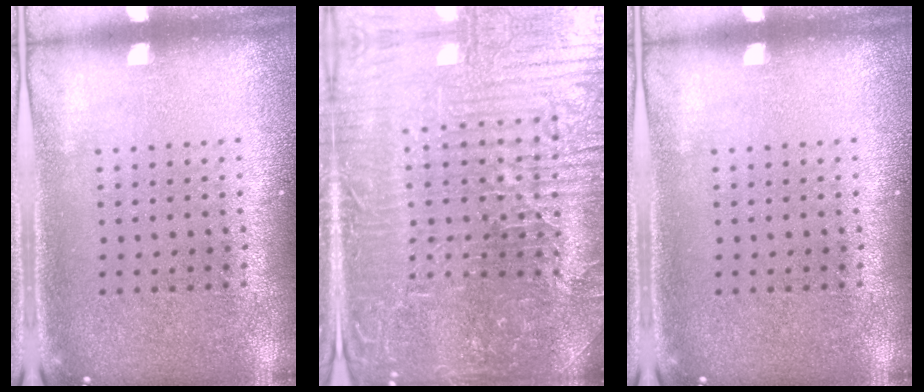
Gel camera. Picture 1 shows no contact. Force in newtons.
{"total": 5.7, "press": 5.4, "slide": 1.6}
{"total": 0.0}